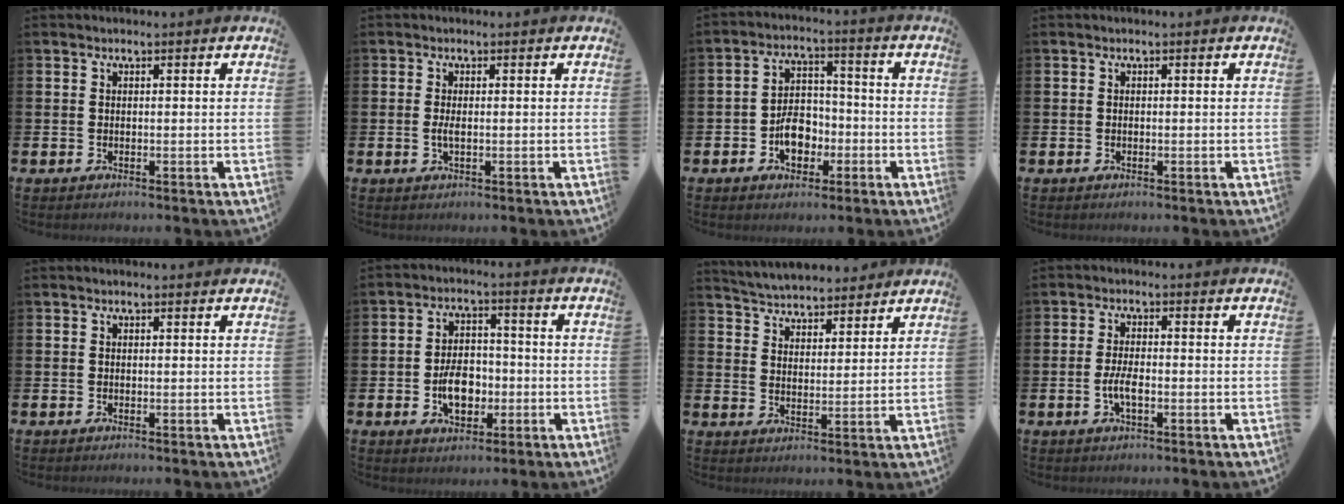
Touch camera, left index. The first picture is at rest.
{"total": 1.4, "force": [-0.2, 0.5, 1.3], "torque": [-0.022, -0.001, -0.005]}
{"total": 6.0, "force": [-2.1, 4.2, 3.8], "torque": [-0.049, 0.008, -0.043]}
{"total": 0.0}
{"total": 0.0}
{"total": 6.0, "force": [-1.4, 4.0, 4.2], "torque": [-0.057, 0.004, -0.030]}
{"total": 4.9, "force": [4.7, 1.0, 0.0], "torque": [-0.014, -0.030, 0.083]}
{"total": 3.3, "force": [-0.9, 1.2, 2.9], "torque": [-0.055, 0.000, -0.019]}